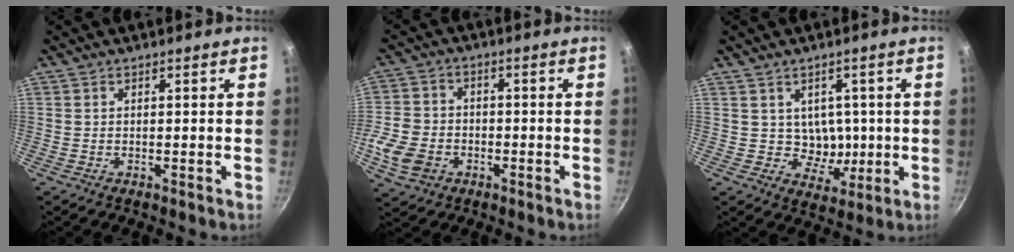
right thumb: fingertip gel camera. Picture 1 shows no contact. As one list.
[{"total": 10.5, "force": [-3.7, 8.2, 5.3], "torque": [-0.103, 0.026, -0.077]}, {"total": 7.7, "force": [1.1, 6.4, 4.3], "torque": [-0.026, -0.017, 0.023]}]